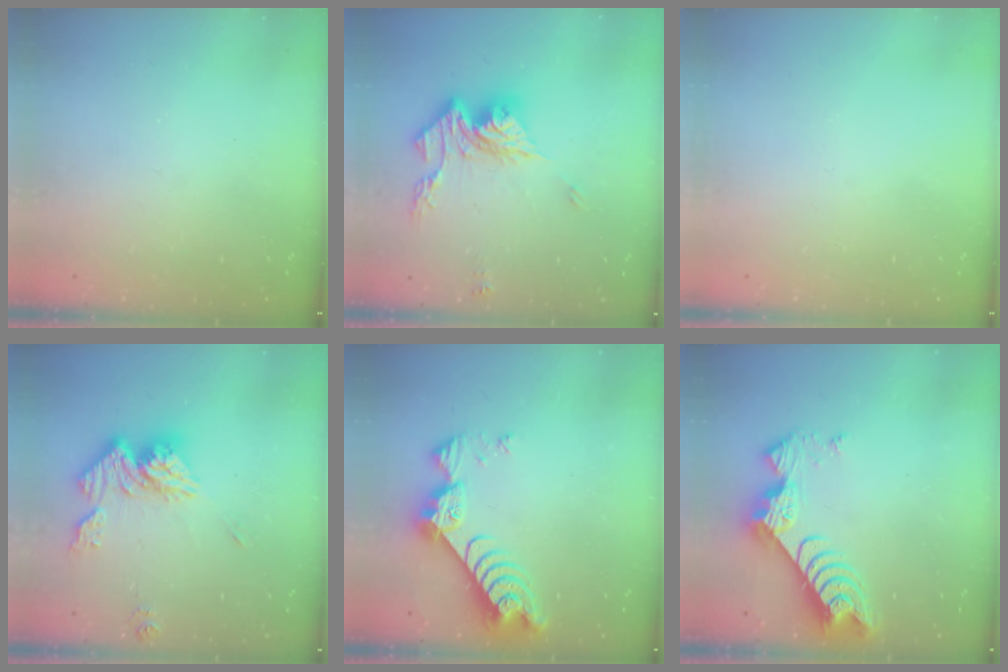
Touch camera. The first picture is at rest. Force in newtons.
{"total": 14.7, "press": 14.6, "slide": 1.5}
{"total": 0.0}
{"total": 14.8, "press": 14.7, "slide": 1.6}
{"total": 9.4, "press": 9.4, "slide": 0.9}
{"total": 9.5, "press": 9.5, "slide": 0.8}